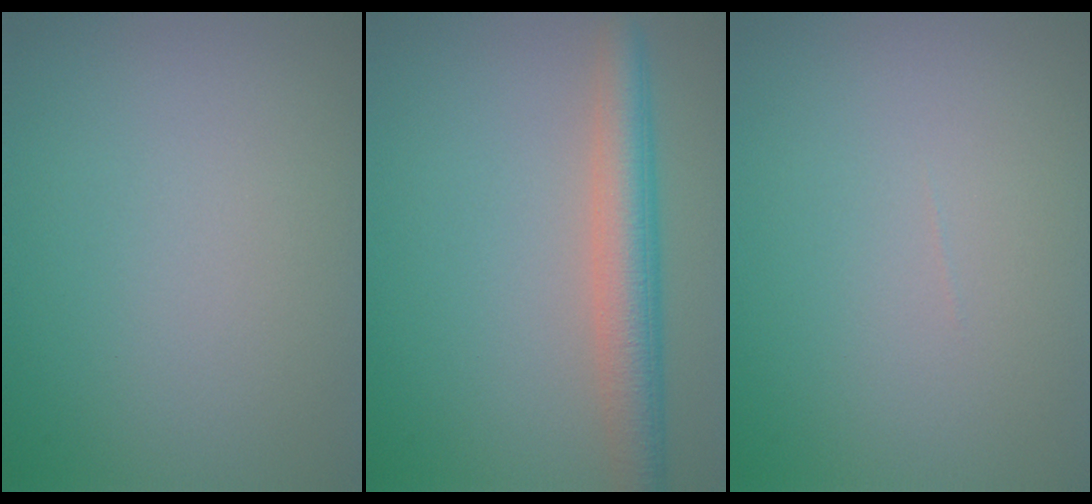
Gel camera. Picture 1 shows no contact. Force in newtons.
{"total": 4.7, "press": 4.7, "slide": 0.2}
{"total": 0.0}